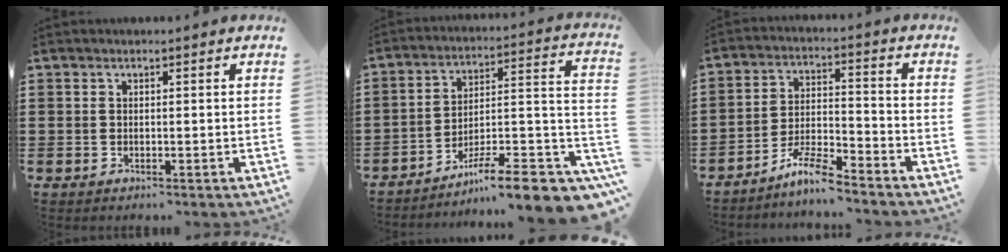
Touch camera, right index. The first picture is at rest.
{"total": 9.1, "force": [-7.1, 1.2, 5.5], "torque": [-0.076, 0.007, -0.136]}
{"total": 9.0, "force": [-7.5, 1.3, 4.8], "torque": [-0.105, 0.008, -0.147]}